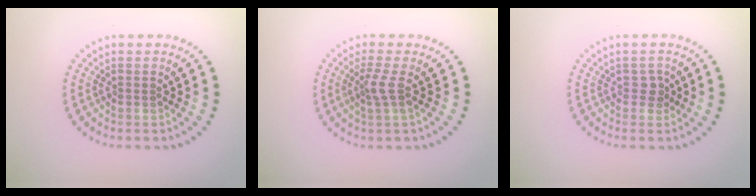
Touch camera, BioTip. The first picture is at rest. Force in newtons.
{"total": 1.9, "press": 1.4, "slide": 1.3}
{"total": 1.1, "press": 1.0, "slide": 0.6}